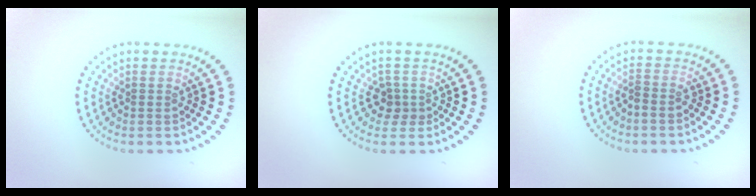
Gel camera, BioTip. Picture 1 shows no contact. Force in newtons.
{"total": 1.7, "press": 1.3, "slide": 1.1}
{"total": 1.1, "press": 1.0, "slide": 0.6}